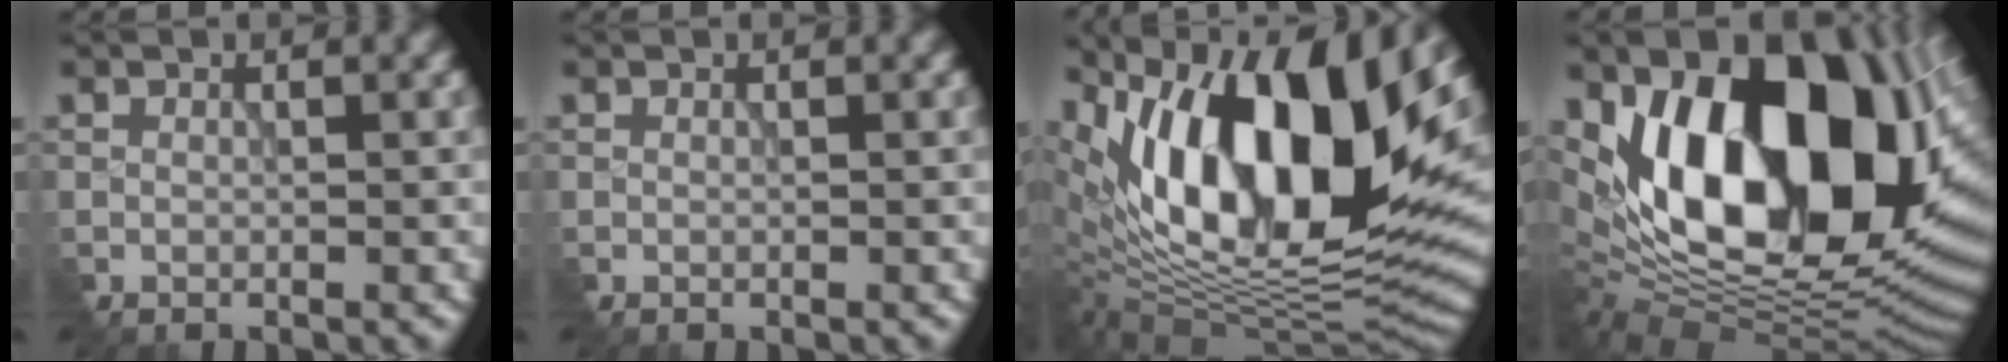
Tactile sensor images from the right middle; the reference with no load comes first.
{"total": 0.0}
{"total": 16.7, "force": [5.9, 7.2, 13.9], "torque": [-0.221, 0.015, 0.087]}
{"total": 17.9, "force": [4.2, 10.9, 13.6], "torque": [-0.221, 0.013, 0.068]}